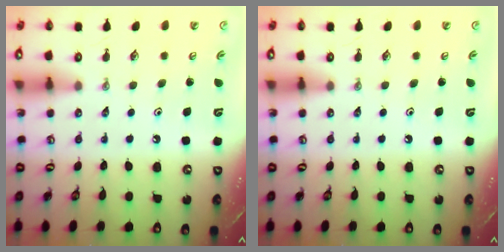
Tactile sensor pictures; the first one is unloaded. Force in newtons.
{"total": 0.0}